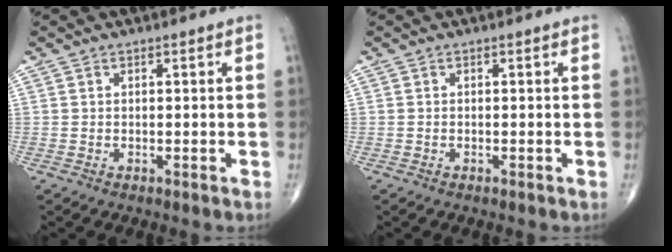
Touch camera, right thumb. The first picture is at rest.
{"total": 0.0}